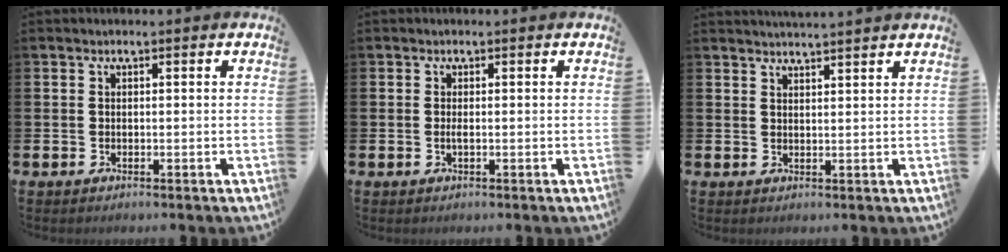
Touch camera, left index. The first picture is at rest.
{"total": 0.6, "force": [-0.1, 0.1, 0.6], "torque": [-0.014, 0.000, -0.001]}
{"total": 2.4, "force": [2.4, -0.4, -0.1], "torque": [0.004, -0.014, 0.043]}